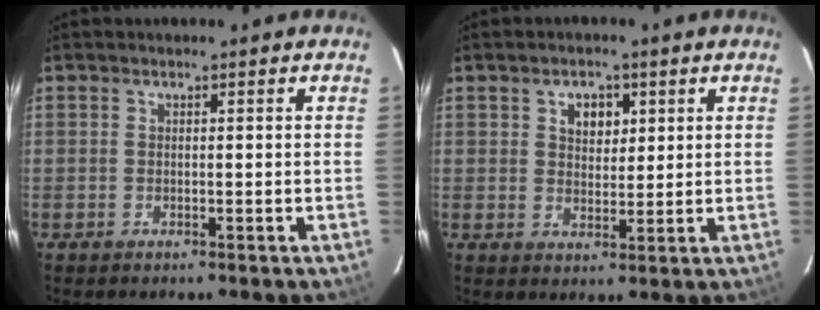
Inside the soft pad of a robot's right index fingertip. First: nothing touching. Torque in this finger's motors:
{"motor_torque": [-0.04, 0.10, 0.05, 0.04]}